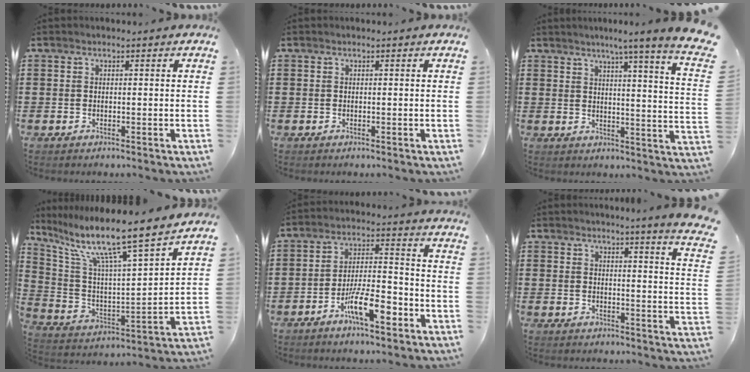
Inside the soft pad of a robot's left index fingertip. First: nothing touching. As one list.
[{"total": 0.0}, {"total": 5.7, "force": [4.2, -1.8, 3.5], "torque": [-0.076, -0.037, 0.059]}, {"total": 11.4, "force": [8.8, 0.2, 7.3], "torque": [-0.165, -0.064, 0.134]}, {"total": 9.0, "force": [-4.9, 2.6, 7.1], "torque": [-0.138, 0.006, -0.091]}, {"total": 3.6, "force": [3.0, -1.4, 1.4], "torque": [-0.032, -0.031, 0.046]}]